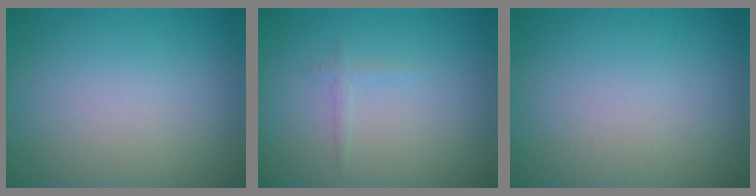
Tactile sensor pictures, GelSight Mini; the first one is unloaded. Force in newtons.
{"total": 0.7, "press": 0.7, "slide": 0.1}
{"total": 0.0}